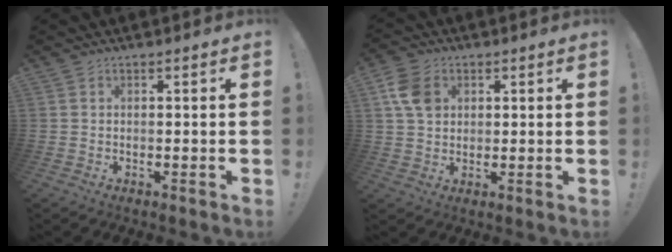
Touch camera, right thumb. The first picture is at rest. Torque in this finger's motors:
{"motor_torque": [-0.12, 0.43, 0.29, 0.47, 0.02]}